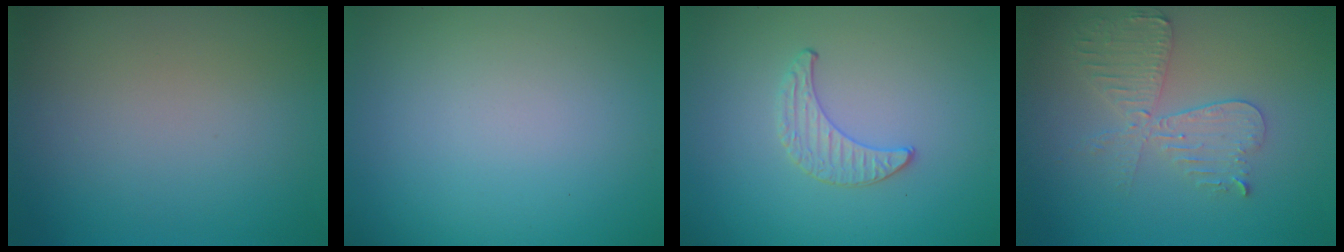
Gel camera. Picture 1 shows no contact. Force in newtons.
{"total": 0.0}
{"total": 1.0, "press": 1.0, "slide": 0.3}
{"total": 4.3, "press": 3.8, "slide": 2.2}